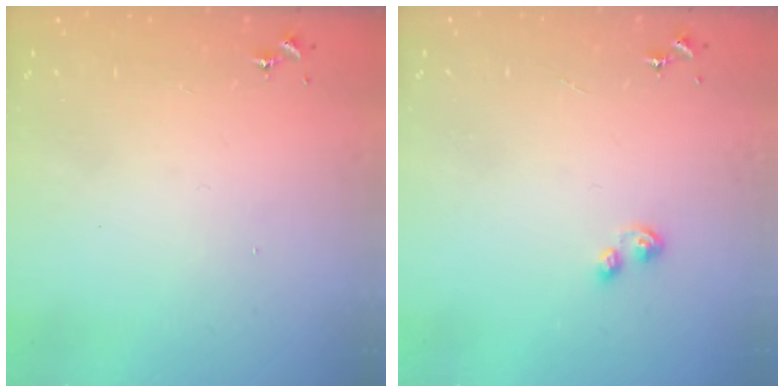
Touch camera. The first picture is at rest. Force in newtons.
{"total": 3.3, "press": 3.2, "slide": 0.5}